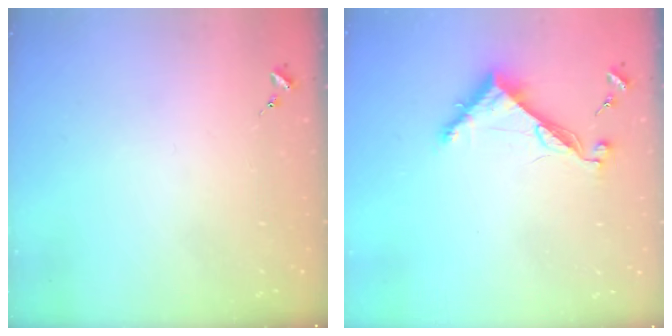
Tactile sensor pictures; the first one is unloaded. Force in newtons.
{"total": 8.2, "press": 8.2, "slide": 0.2}